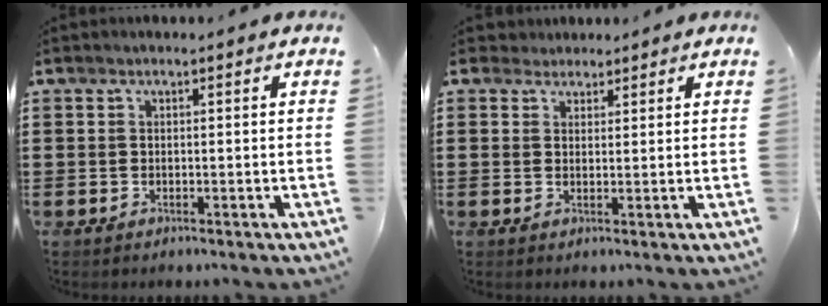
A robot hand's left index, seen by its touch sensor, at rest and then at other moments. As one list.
[{"total": 2.2, "force": [1.8, 1.2, -0.1], "torque": [-0.007, 0.009, 0.036]}]